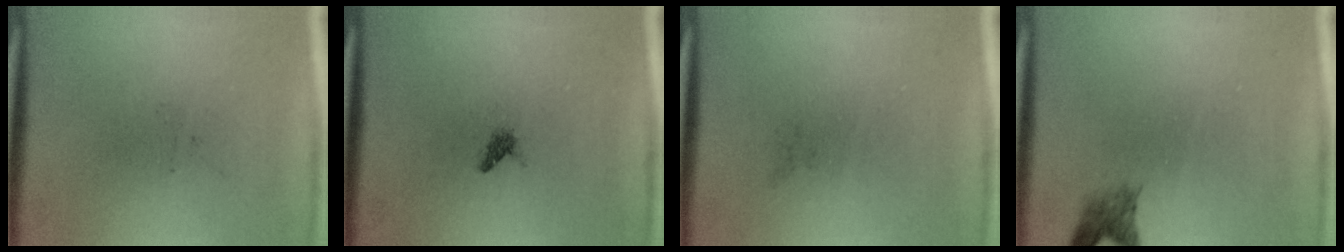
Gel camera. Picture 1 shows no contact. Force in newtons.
{"total": 0.7}
{"total": 0.0}
{"total": 2.0}